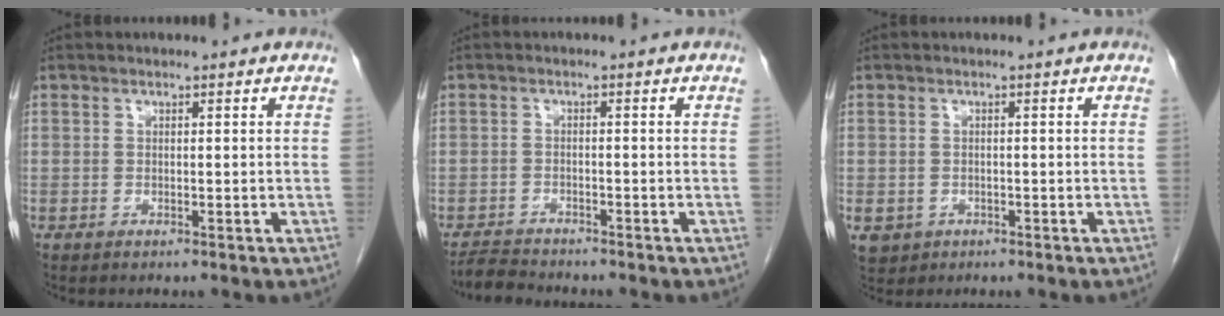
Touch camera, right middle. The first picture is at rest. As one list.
[{"total": 3.5, "force": [-3.4, 0.6, 0.4], "torque": [-0.010, -0.014, -0.061]}, {"total": 4.5, "force": [-2.0, 3.9, 1.1], "torque": [-0.025, -0.001, -0.026]}]